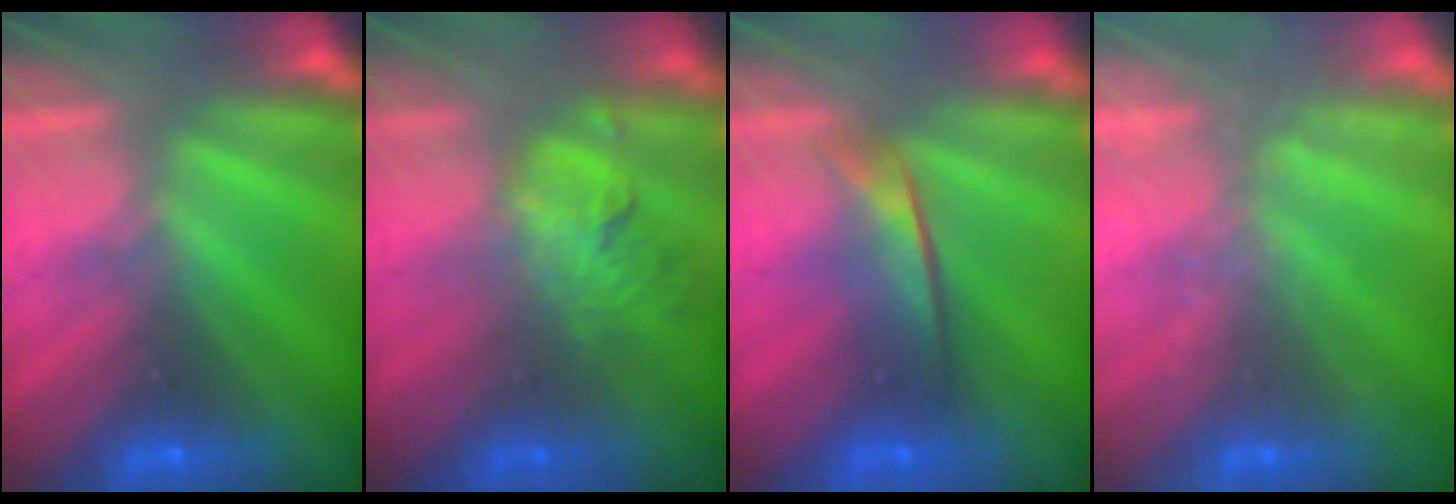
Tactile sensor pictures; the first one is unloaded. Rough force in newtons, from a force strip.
{"total": 1.8}
{"total": 2.0}
{"total": 1.6}